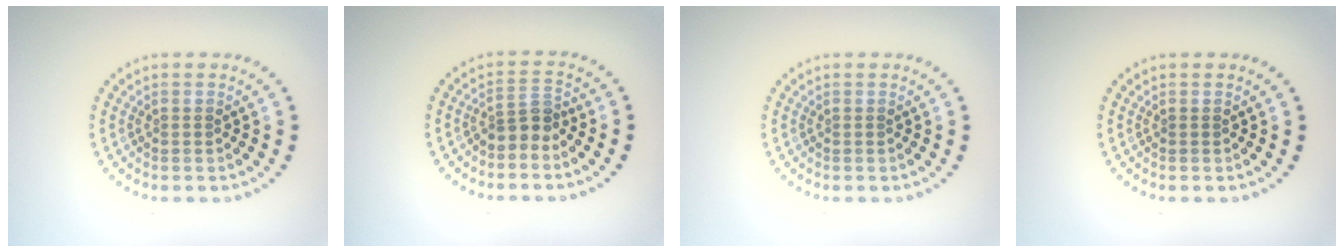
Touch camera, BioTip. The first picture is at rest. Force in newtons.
{"total": 2.3, "press": 1.8, "slide": 1.5}
{"total": 0.0}
{"total": 0.0}